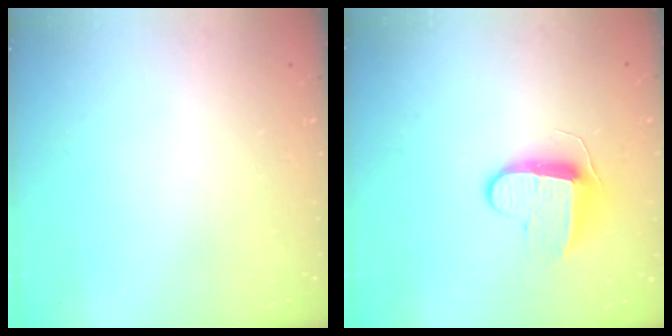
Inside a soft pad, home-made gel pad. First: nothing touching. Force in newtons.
{"total": 9.6, "press": 9.6, "slide": 0.4}